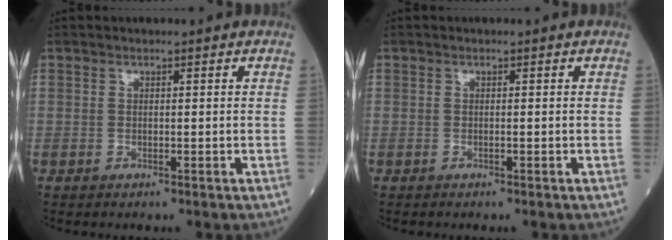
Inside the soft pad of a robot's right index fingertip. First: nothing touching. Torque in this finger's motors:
{"motor_torque": [0.31, 0.09, 0.07, 0.01]}